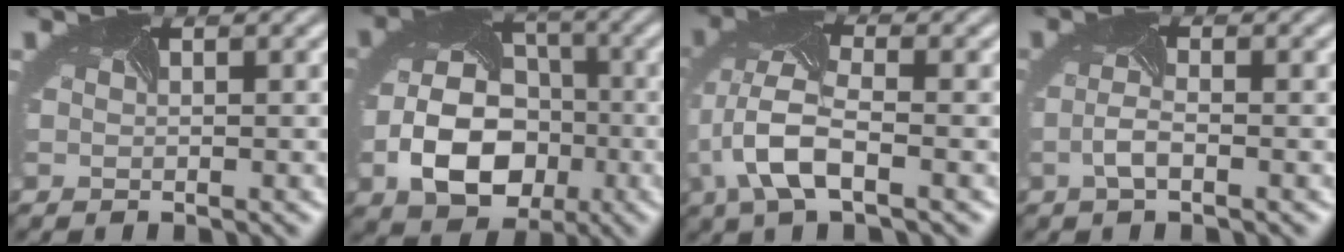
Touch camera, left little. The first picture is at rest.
{"total": 8.5, "force": [-2.5, 6.2, 5.3], "torque": [-0.105, -0.021, -0.037]}
{"total": 6.3, "force": [-1.9, 2.8, 5.2], "torque": [-0.130, 0.002, -0.042]}
{"total": 1.8, "force": [-0.9, 0.4, 1.5], "torque": [-0.041, -0.003, -0.019]}